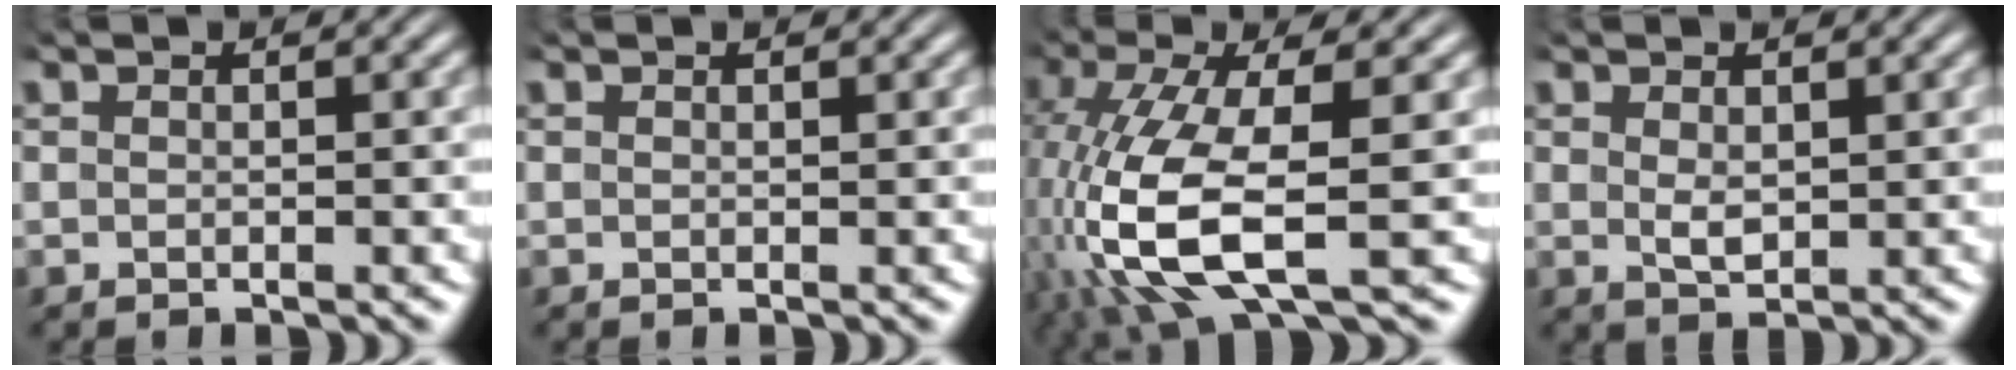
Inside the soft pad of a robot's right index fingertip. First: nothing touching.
{"total": 0.0}
{"total": 9.9, "force": [-1.8, 5.1, 8.3], "torque": [-0.207, -0.055, 0.009]}
{"total": 1.5, "force": [0.3, 0.8, 1.3], "torque": [-0.027, -0.016, 0.021]}